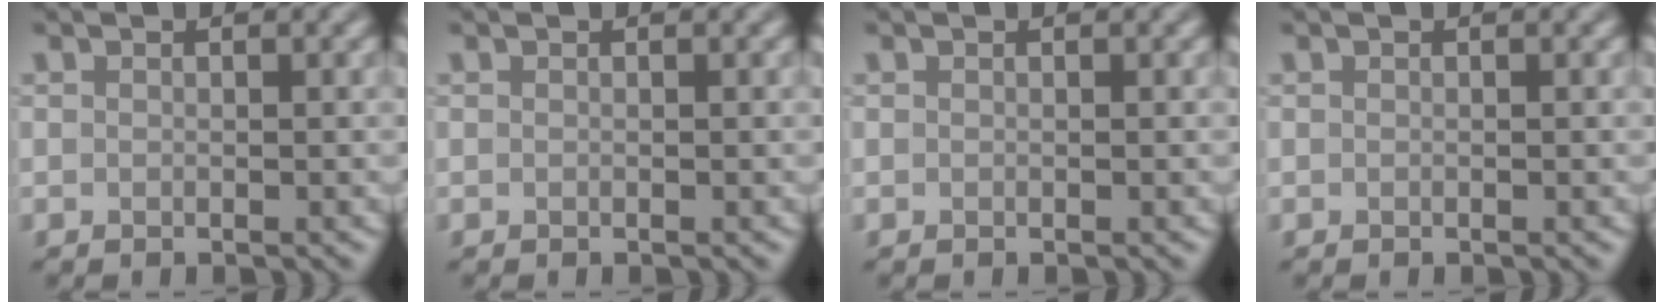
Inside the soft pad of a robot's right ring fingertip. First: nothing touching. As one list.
[{"total": 0.0}, {"total": 0.0}, {"total": 0.0}]